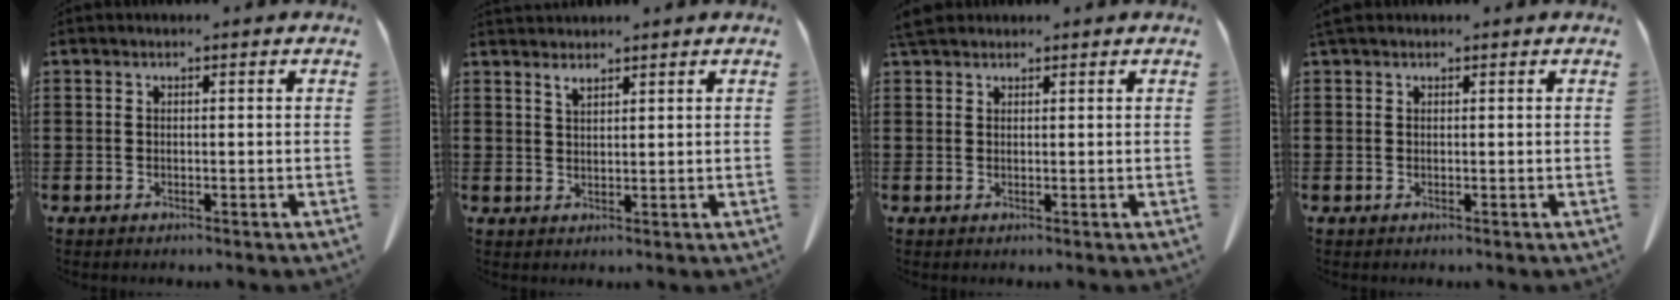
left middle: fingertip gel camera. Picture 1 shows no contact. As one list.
[{"total": 1.9, "force": [1.6, 0.4, 0.9], "torque": [-0.022, 0.000, 0.030]}, {"total": 2.8, "force": [2.3, 1.1, 1.1], "torque": [-0.029, 0.005, 0.046]}, {"total": 0.8, "force": [0.6, 0.4, 0.3], "torque": [-0.009, 0.003, 0.012]}]